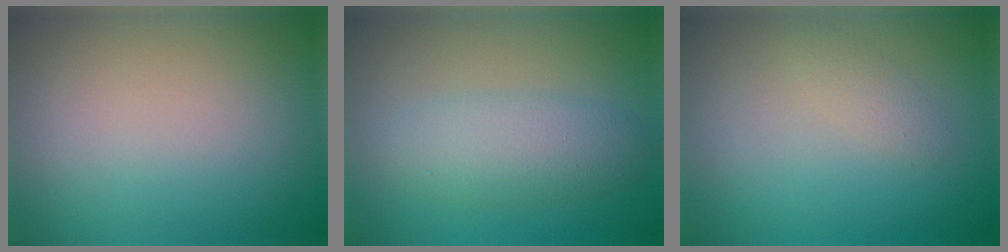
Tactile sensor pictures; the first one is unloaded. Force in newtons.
{"total": 3.8, "press": 3.8, "slide": 0.1}
{"total": 1.1, "press": 1.1, "slide": 0.1}